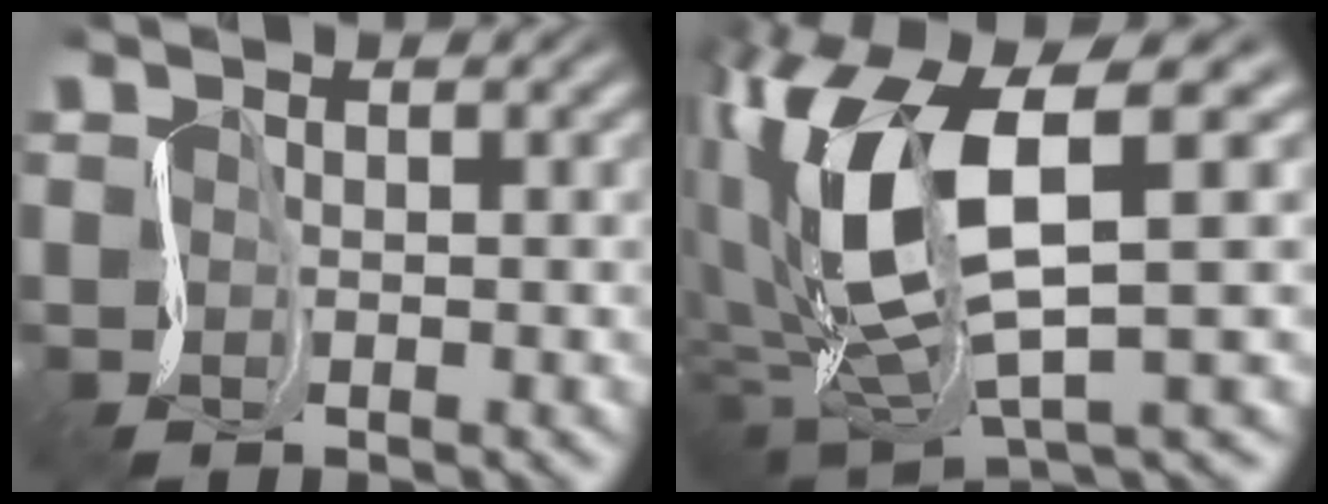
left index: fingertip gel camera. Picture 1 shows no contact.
{"total": 11.9, "force": [1.9, 4.4, 10.9], "torque": [-0.224, 0.004, 0.034]}